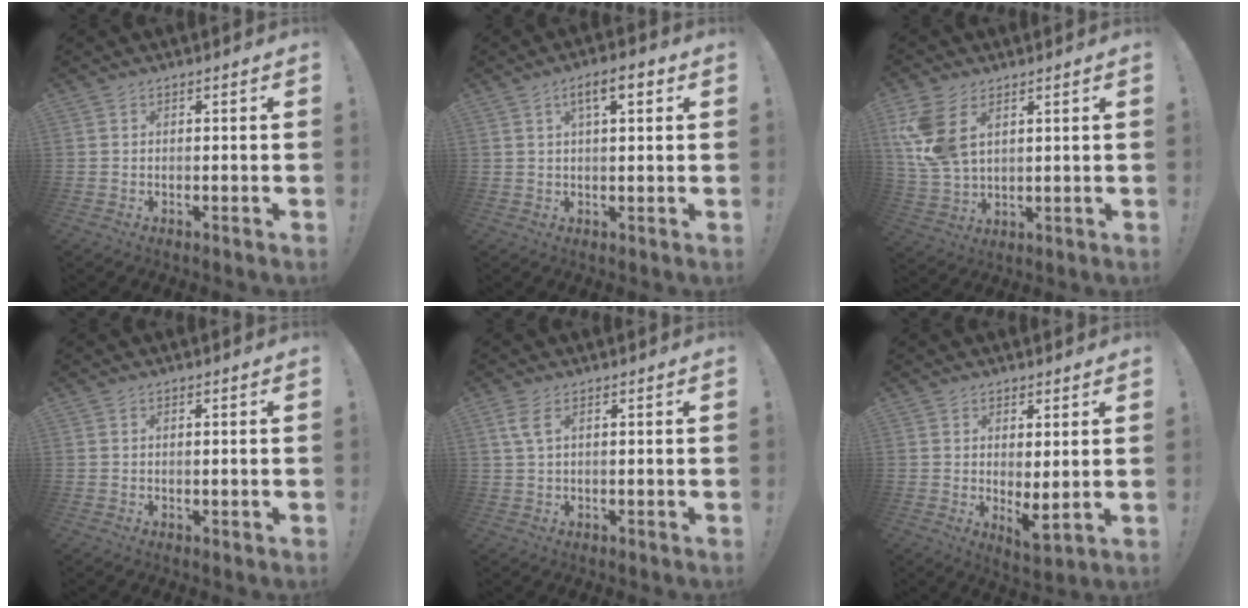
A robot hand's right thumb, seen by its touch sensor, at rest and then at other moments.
{"total": 6.5, "force": [2.6, 1.8, 5.7], "torque": [-0.084, -0.003, 0.036]}
{"total": 10.8, "force": [4.7, 6.2, 7.4], "torque": [-0.150, -0.016, 0.093]}
{"total": 0.6, "force": [0.3, 0.1, 0.5], "torque": [-0.007, -0.001, 0.005]}
{"total": 3.2, "force": [1.3, 1.0, 2.8], "torque": [-0.050, -0.003, 0.022]}
{"total": 4.2, "force": [0.9, 1.0, 4.0], "torque": [-0.043, -0.030, 0.021]}